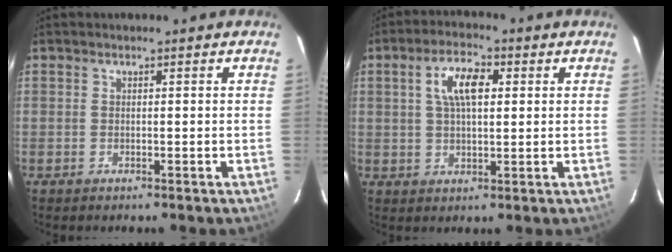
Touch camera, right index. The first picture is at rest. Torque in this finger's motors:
{"motor_torque": [0.61, -0.25, 0.22, 0.08]}